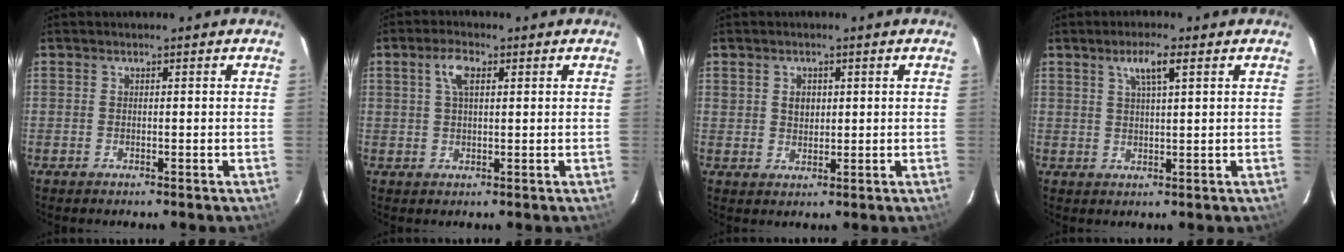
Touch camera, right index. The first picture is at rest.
{"total": 4.1, "force": [1.5, 1.8, 3.3], "torque": [-0.063, 0.012, 0.028]}
{"total": 2.8, "force": [0.8, 2.3, 1.5], "torque": [-0.022, 0.006, 0.015]}
{"total": 4.4, "force": [2.2, 0.6, 3.7], "torque": [-0.067, 0.007, 0.039]}